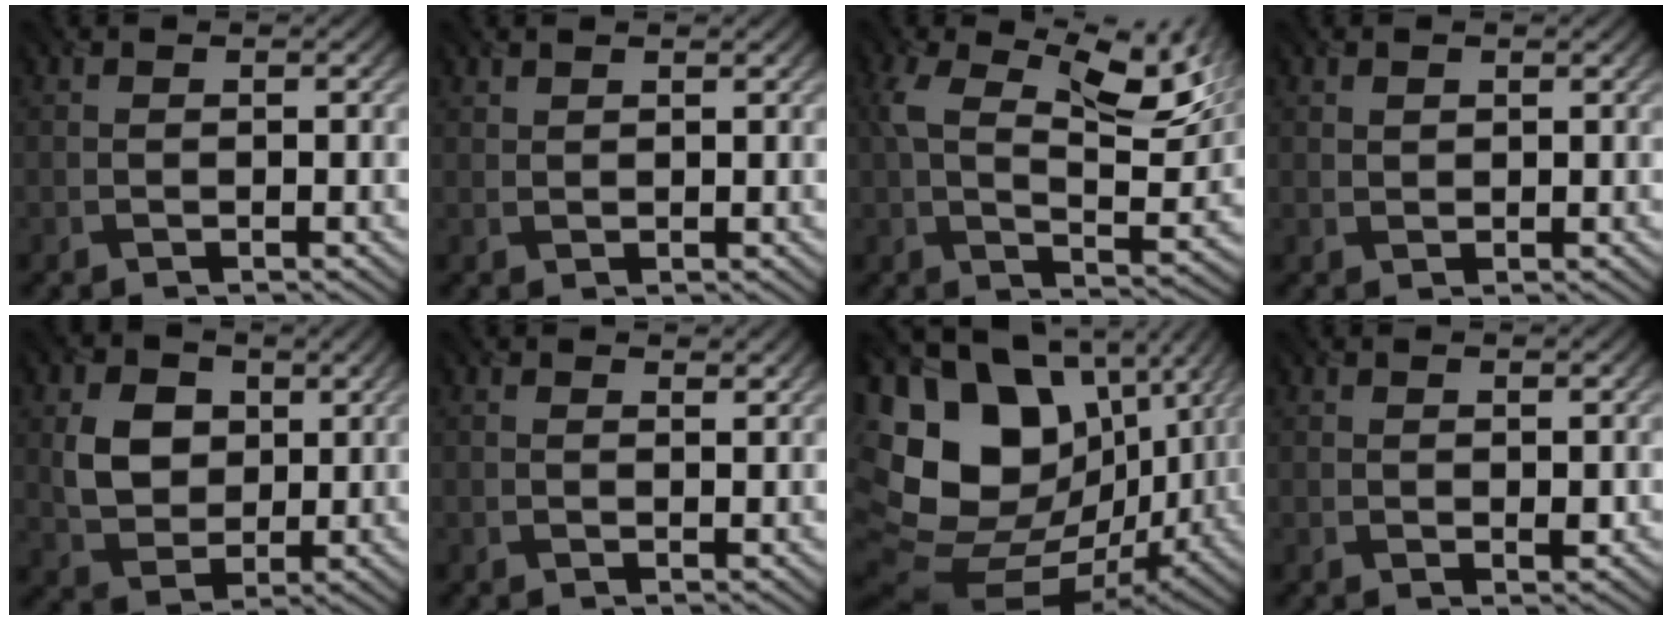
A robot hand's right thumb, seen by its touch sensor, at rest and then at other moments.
{"total": 1.2, "force": [1.1, 0.4, 0.3], "torque": [-0.012, 0.001, 0.026]}
{"total": 12.5, "force": [5.5, 5.2, 9.9], "torque": [-0.188, -0.004, 0.097]}
{"total": 1.1, "force": [0.8, 0.7, 0.4], "torque": [-0.011, -0.002, 0.017]}
{"total": 7.1, "force": [2.1, 5.4, 4.1], "torque": [-0.099, -0.004, 0.037]}
{"total": 1.8, "force": [1.4, 0.7, 0.9], "torque": [-0.022, -0.004, 0.024]}
{"total": 20.9, "force": [4.1, 15.3, 13.6], "torque": [-0.300, -0.003, 0.118]}
{"total": 1.2, "force": [0.6, 0.6, 0.9], "torque": [-0.016, -0.004, 0.014]}